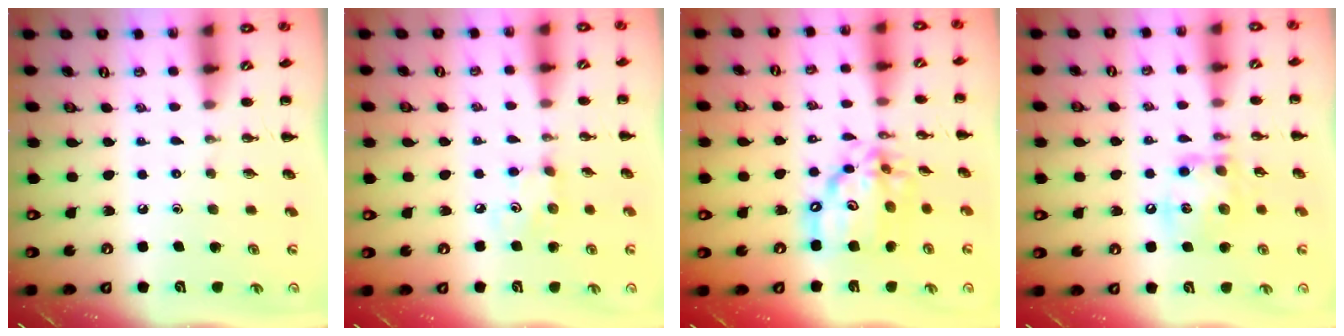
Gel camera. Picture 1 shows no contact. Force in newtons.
{"total": 3.1, "press": 3.0, "slide": 0.6}
{"total": 15.1, "press": 14.5, "slide": 4.2}
{"total": 13.5, "press": 13.3, "slide": 2.0}